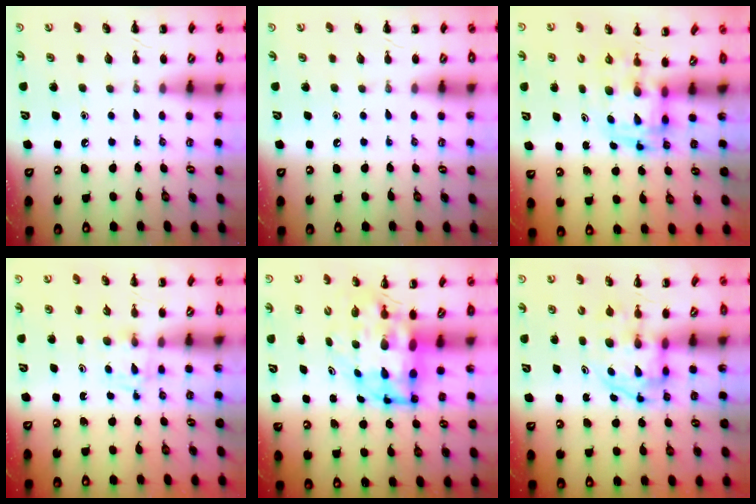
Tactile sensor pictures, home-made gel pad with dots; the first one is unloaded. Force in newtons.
{"total": 0.0}
{"total": 3.4, "press": 3.4, "slide": 0.6}
{"total": 3.2, "press": 2.9, "slide": 1.4}
{"total": 7.9, "press": 7.6, "slide": 1.9}
{"total": 3.3, "press": 3.3, "slide": 0.5}